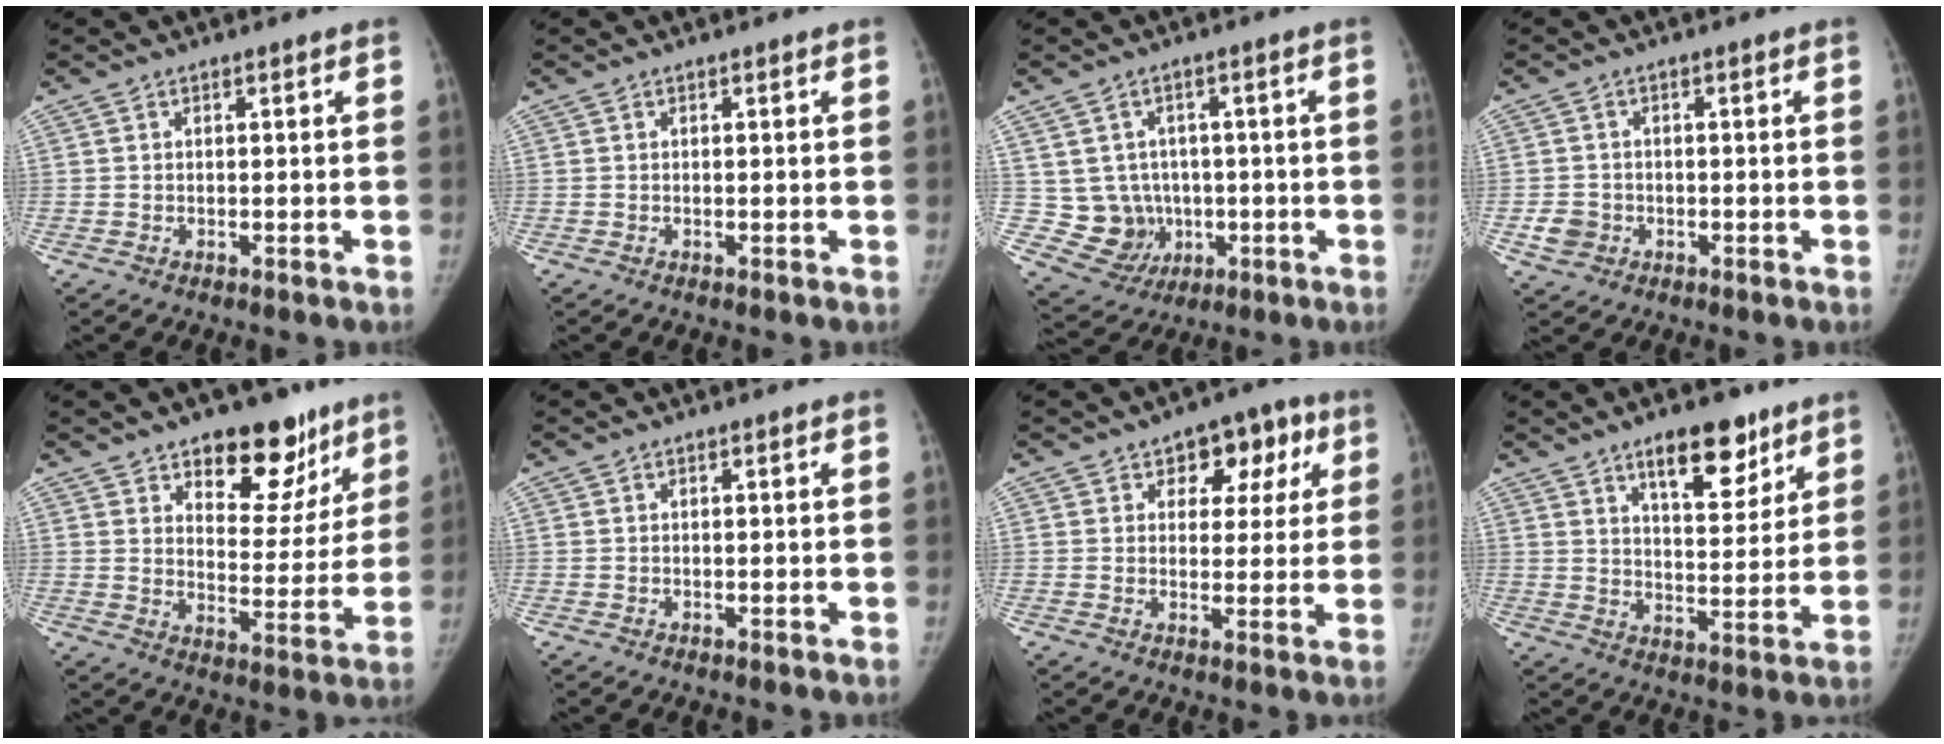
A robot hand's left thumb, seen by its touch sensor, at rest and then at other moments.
{"total": 0.0}
{"total": 8.7, "force": [-0.3, 8.2, 2.9], "torque": [-0.011, 0.003, 0.015]}
{"total": 3.3, "force": [-1.1, 3.0, 1.0], "torque": [-0.008, 0.007, -0.018]}
{"total": 15.1, "force": [9.9, 8.2, 7.9], "torque": [-0.033, -0.054, 0.145]}
{"total": 0.0}
{"total": 9.0, "force": [3.8, 6.1, 5.4], "torque": [-0.014, -0.006, 0.043]}
{"total": 11.9, "force": [7.5, 5.0, 7.7], "torque": [-0.080, -0.043, 0.119]}